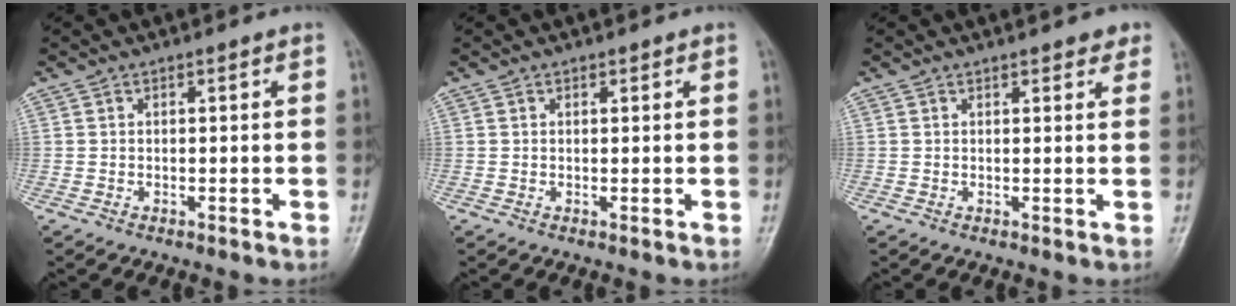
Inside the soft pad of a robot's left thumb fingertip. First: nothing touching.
{"total": 0.6, "force": [0.4, 0.4, 0.1], "torque": [0.000, -0.003, 0.005]}
{"total": 3.0, "force": [2.2, 1.3, 1.5], "torque": [0.005, -0.005, 0.022]}